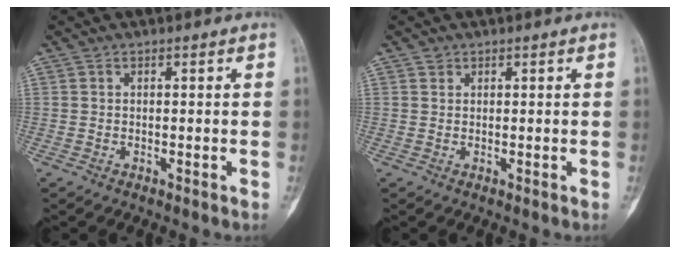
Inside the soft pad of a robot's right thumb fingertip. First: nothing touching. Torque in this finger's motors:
{"motor_torque": [-0.71, 0.96, -0.02, 0.18, -0.03]}